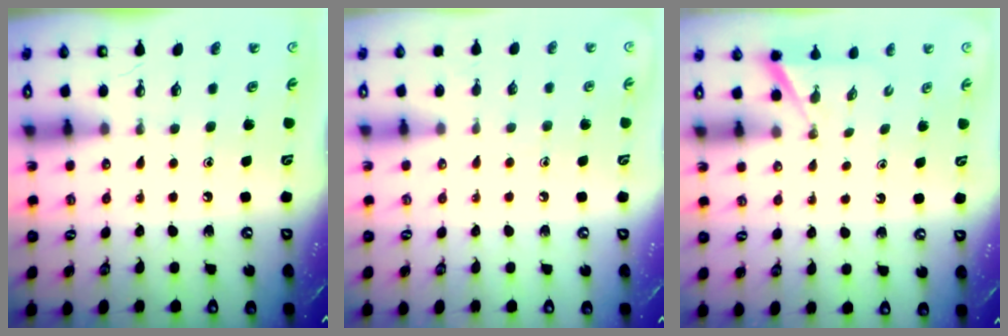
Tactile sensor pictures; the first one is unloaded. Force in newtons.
{"total": 3.9, "press": 3.9, "slide": 0.3}
{"total": 1.2, "press": 1.2, "slide": 0.1}